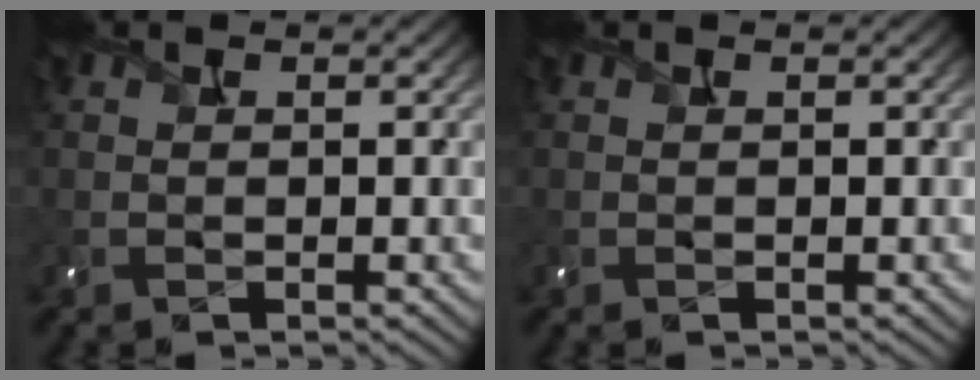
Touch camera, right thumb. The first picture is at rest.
{"total": 0.0}